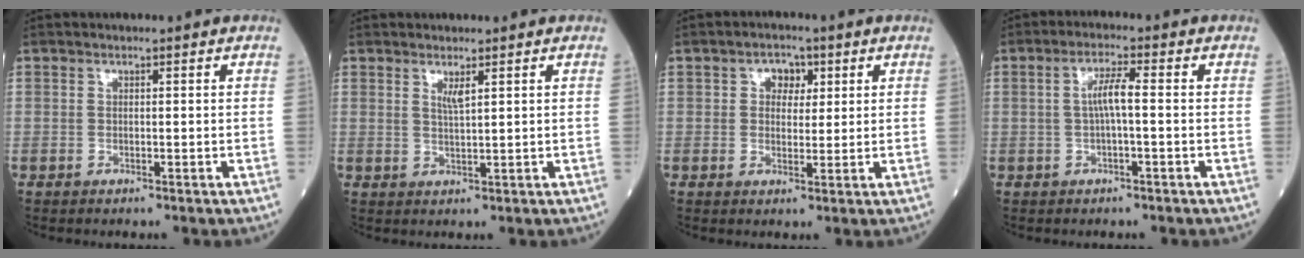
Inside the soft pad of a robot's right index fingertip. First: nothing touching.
{"total": 1.9, "force": [1.1, -0.1, 1.6], "torque": [-0.035, -0.006, 0.022]}
{"total": 3.5, "force": [1.3, 2.5, 2.1], "torque": [-0.026, 0.009, 0.018]}
{"total": 3.7, "force": [0.0, 0.2, 3.7], "torque": [-0.070, 0.008, 0.000]}